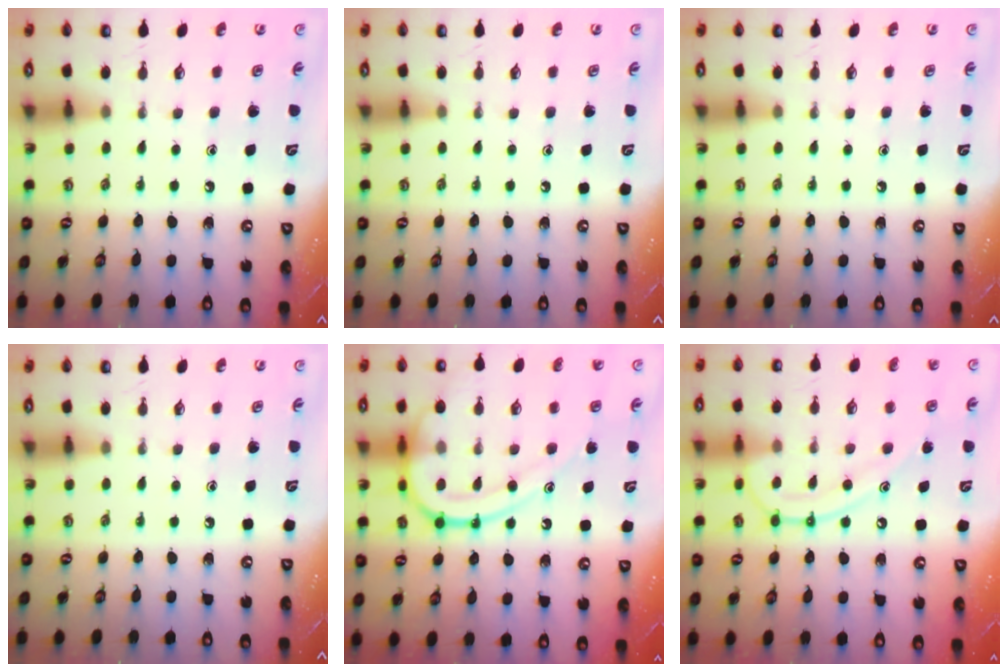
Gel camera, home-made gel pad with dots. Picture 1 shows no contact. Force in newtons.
{"total": 0.0}
{"total": 0.0}
{"total": 0.0}
{"total": 15.8, "press": 15.7, "slide": 1.3}
{"total": 16.0, "press": 16.0, "slide": 1.5}